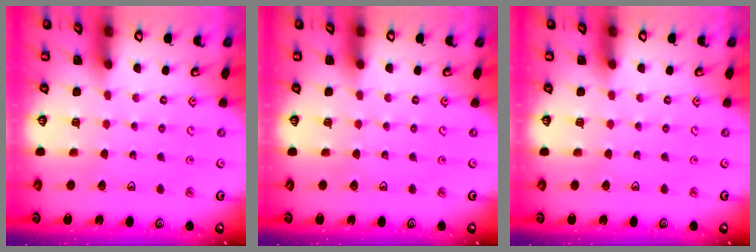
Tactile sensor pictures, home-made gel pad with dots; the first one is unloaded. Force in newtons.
{"total": 0.0}
{"total": 0.0}